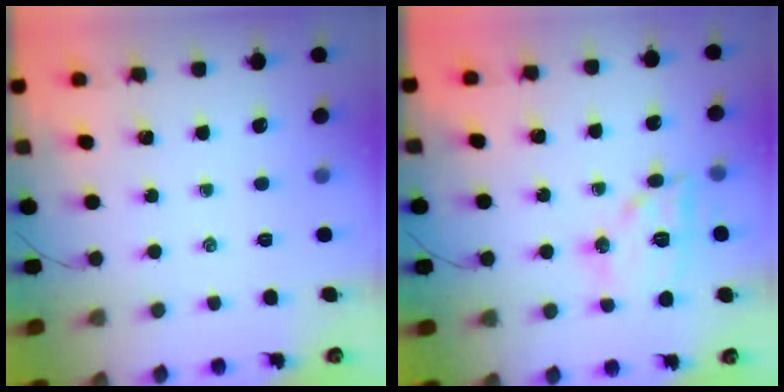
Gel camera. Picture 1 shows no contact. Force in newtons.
{"total": 12.9, "press": 12.9, "slide": 0.9}